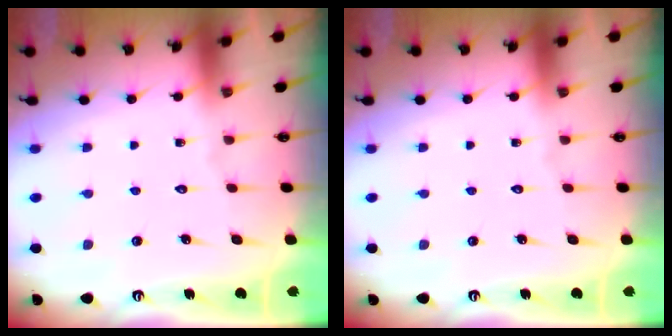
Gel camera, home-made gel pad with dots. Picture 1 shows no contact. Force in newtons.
{"total": 0.0}